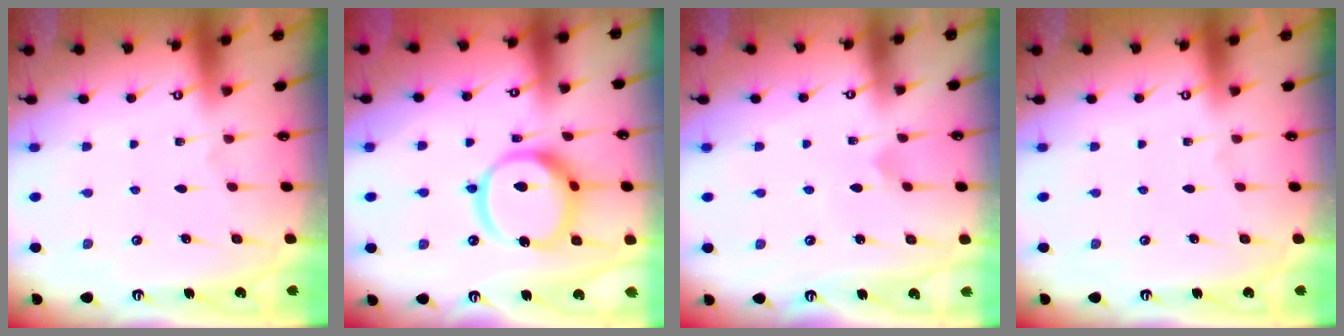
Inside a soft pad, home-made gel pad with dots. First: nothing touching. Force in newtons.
{"total": 15.3, "press": 15.1, "slide": 2.1}
{"total": 2.9, "press": 2.9, "slide": 0.2}
{"total": 0.0}